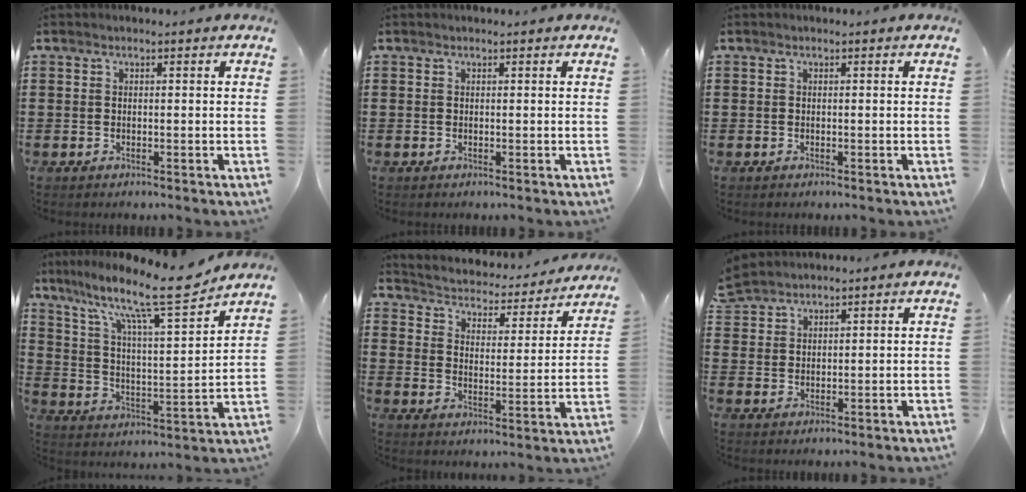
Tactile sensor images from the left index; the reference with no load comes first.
{"total": 0.0}
{"total": 0.0}
{"total": 13.3, "force": [10.4, 1.5, 8.1], "torque": [-0.167, -0.067, 0.168]}
{"total": 2.6, "force": [2.6, 0.5, 0.0], "torque": [-0.022, -0.031, 0.033]}
{"total": 2.9, "force": [2.8, 0.7, -0.1], "torque": [-0.008, -0.002, 0.055]}